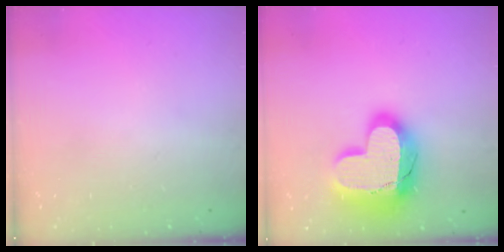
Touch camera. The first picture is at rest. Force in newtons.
{"total": 20.9, "press": 20.9, "slide": 1.8}